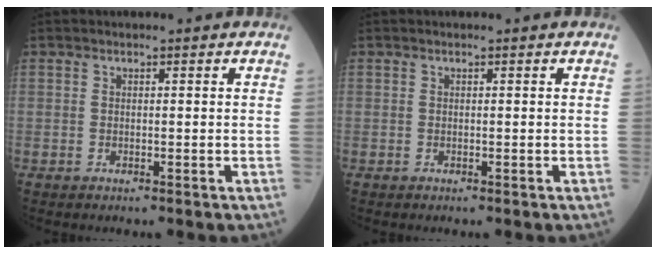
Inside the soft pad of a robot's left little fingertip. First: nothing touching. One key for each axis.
{"total": 0.0}